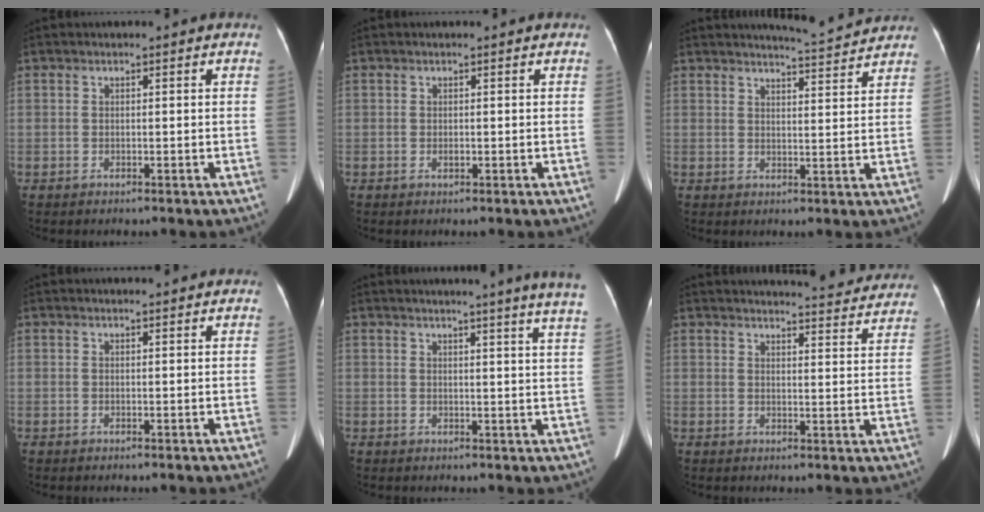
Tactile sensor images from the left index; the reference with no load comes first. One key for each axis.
{"total": 0.5, "fx": -0.1, "fy": 0.3, "fz": 0.5, "tx": -0.010, "ty": 0.002, "tz": -0.003}
{"total": 5.9, "fx": 5.9, "fy": -0.4, "fz": 0.6, "tx": -0.024, "ty": -0.005, "tz": 0.073}
{"total": 2.2, "fx": 2.2, "fy": 0.3, "fz": 0.5, "tx": -0.012, "ty": 0.009, "tz": 0.024}
{"total": 13.0, "fx": 11.5, "fy": -1.5, "fz": 6.0, "tx": -0.078, "ty": -0.053, "tz": 0.112}
{"total": 16.1, "fx": 15.6, "fy": 1.9, "fz": 3.7, "tx": -0.031, "ty": -0.048, "tz": 0.160}